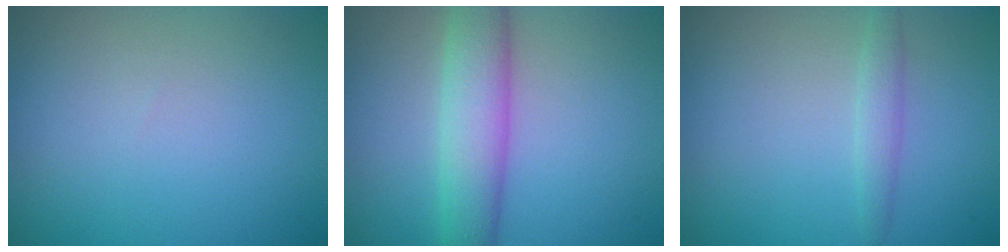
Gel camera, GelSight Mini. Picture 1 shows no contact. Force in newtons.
{"total": 5.1, "press": 5.1, "slide": 0.1}
{"total": 1.4, "press": 1.4, "slide": 0.1}